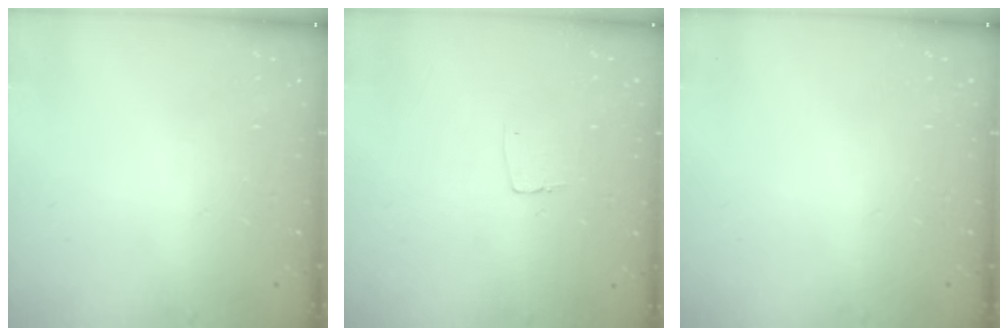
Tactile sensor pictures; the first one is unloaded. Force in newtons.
{"total": 3.8, "press": 3.8, "slide": 0.2}
{"total": 0.0}